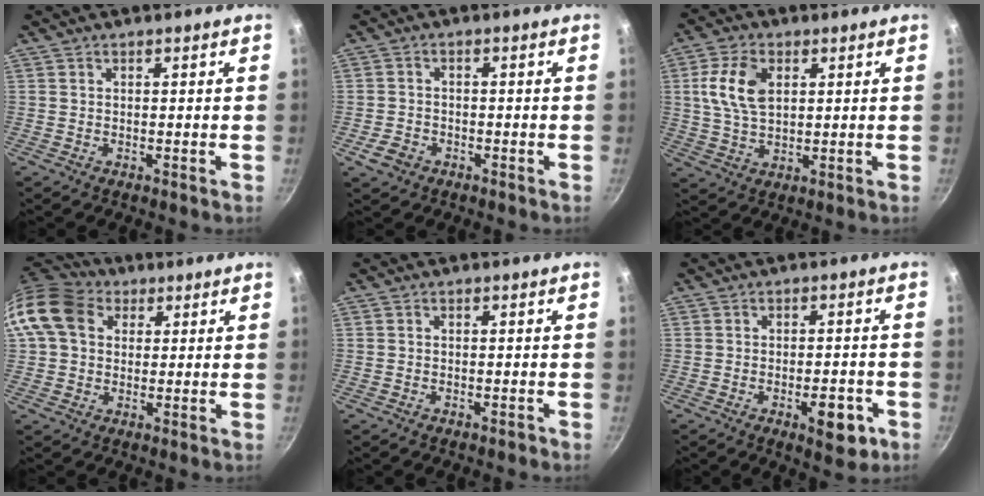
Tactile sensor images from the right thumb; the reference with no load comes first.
{"total": 3.8, "force": [-2.0, 2.8, 1.6], "torque": [-0.030, 0.018, -0.035]}
{"total": 9.4, "force": [2.4, 5.7, 7.0], "torque": [-0.127, 0.000, 0.043]}
{"total": 12.5, "force": [3.3, 9.8, 7.0], "torque": [-0.119, 0.019, 0.043]}
{"total": 0.8, "force": [-0.6, 0.4, 0.3], "torque": [-0.005, 0.011, -0.006]}
{"total": 7.5, "force": [-3.2, 3.3, 6.0], "torque": [-0.057, 0.015, -0.036]}